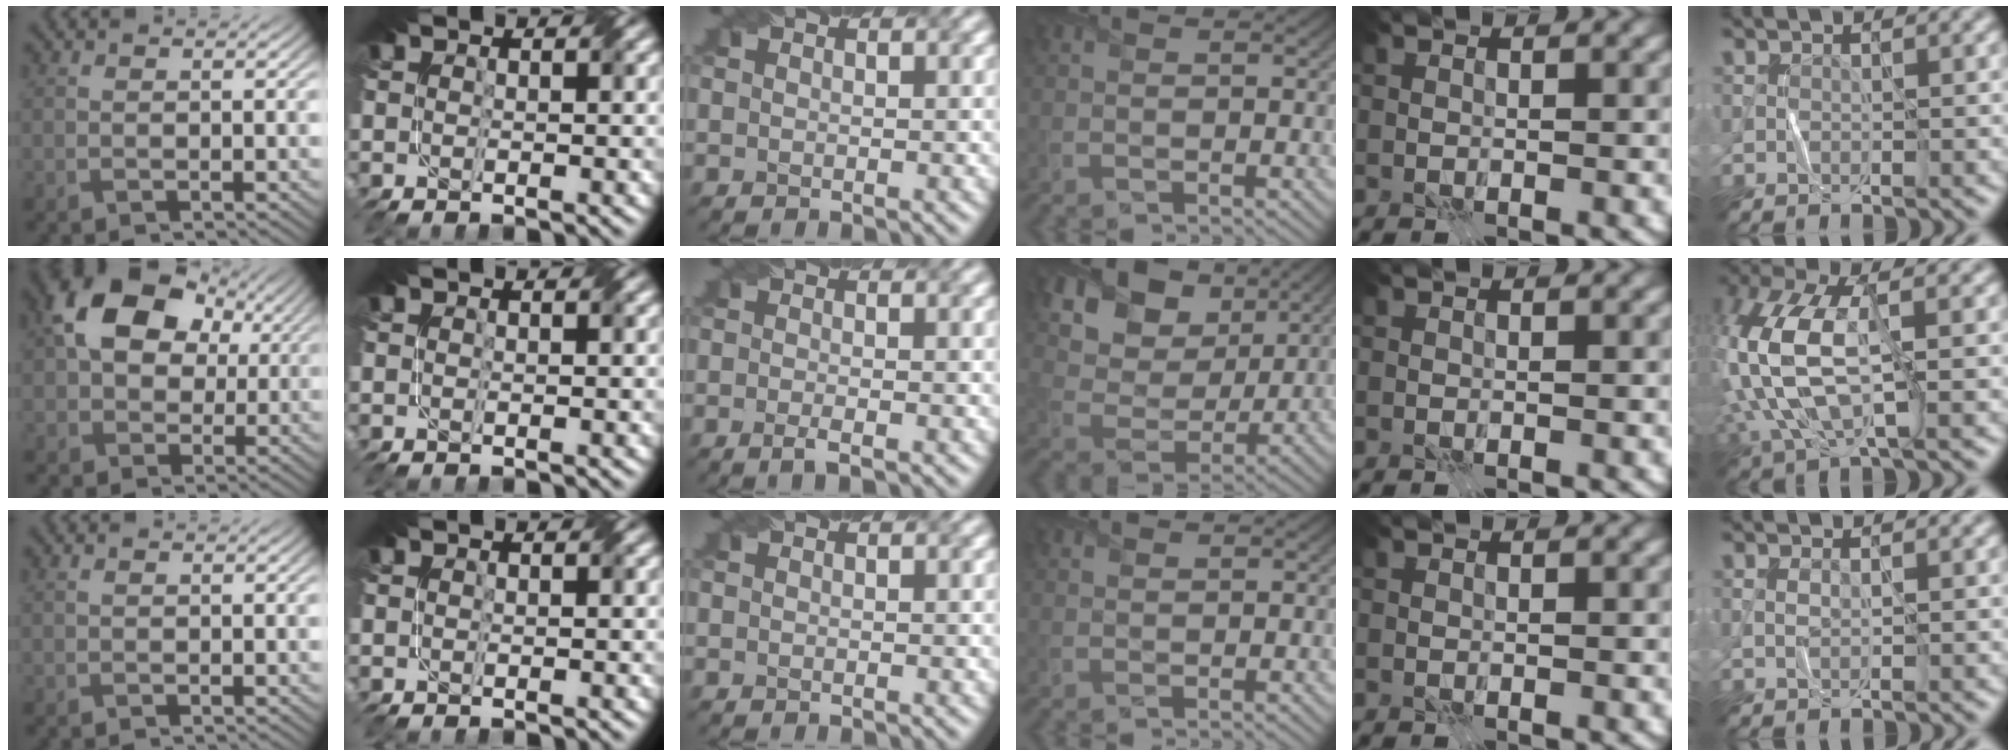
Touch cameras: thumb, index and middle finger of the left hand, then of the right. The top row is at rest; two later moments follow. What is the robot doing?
{"motion": "fold", "object": "netting"}